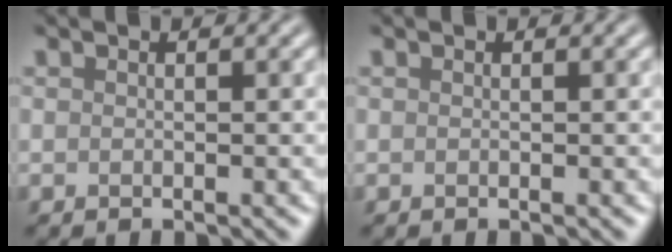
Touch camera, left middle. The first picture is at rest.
{"total": 0.0}